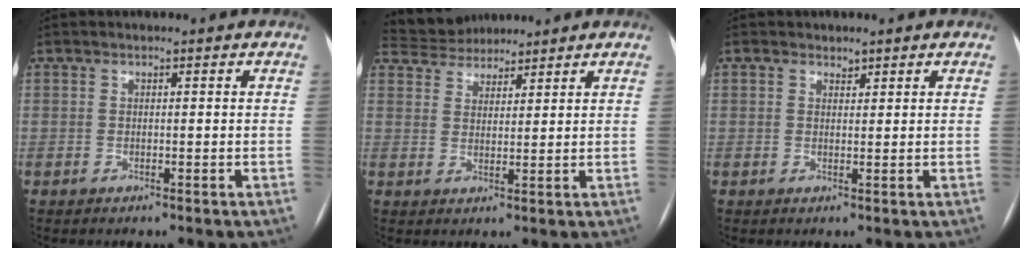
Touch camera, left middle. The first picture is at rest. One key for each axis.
{"total": 6.0, "fx": 5.7, "fy": 1.6, "fz": 0.6, "tx": -0.016, "ty": 0.030, "tz": 0.103}
{"total": 1.0, "fx": 0.8, "fy": 0.6, "fz": 0.3, "tx": -0.008, "ty": -0.003, "tz": 0.011}